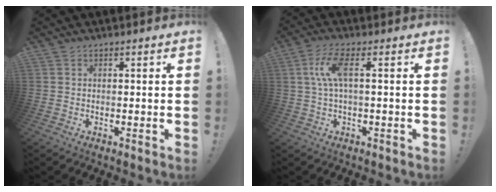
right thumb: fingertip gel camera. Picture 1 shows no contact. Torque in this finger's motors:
{"motor_torque": [0.99, 0.92, 0.06, 0.09, 0.04]}